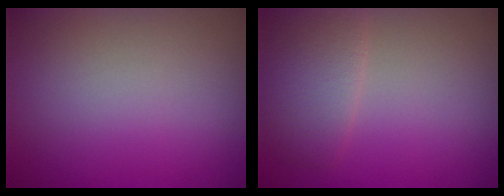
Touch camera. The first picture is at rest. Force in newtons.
{"total": 3.3, "press": 3.3, "slide": 0.1}